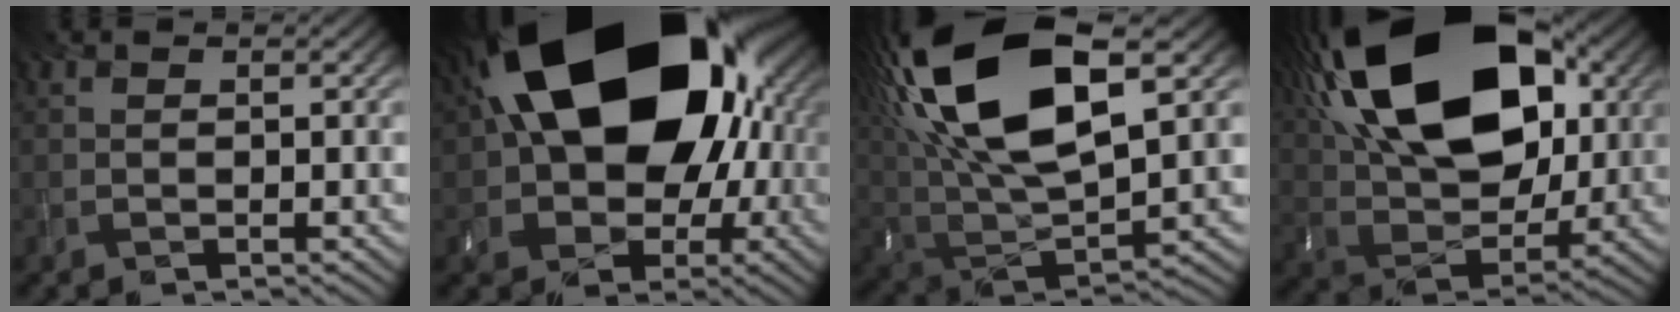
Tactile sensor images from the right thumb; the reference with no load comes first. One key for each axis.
{"total": 23.3, "fx": 5.3, "fy": 16.3, "fz": 15.8, "tx": -0.270, "ty": 0.018, "tz": 0.076}
{"total": 19.4, "fx": 8.4, "fy": 9.1, "fz": 15.0, "tx": -0.332, "ty": 0.029, "tz": 0.155}
{"total": 21.9, "fx": 8.6, "fy": 13.0, "fz": 15.5, "tx": -0.312, "ty": 0.056, "tz": 0.129}